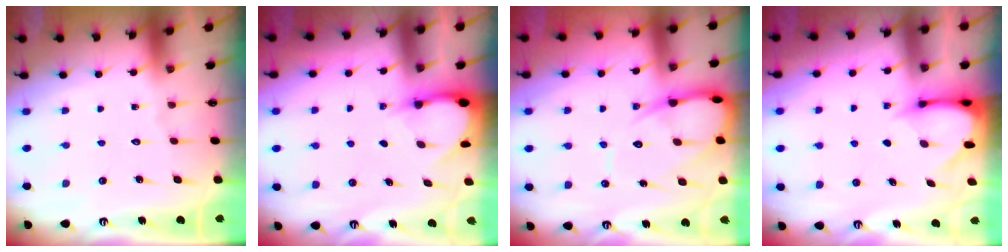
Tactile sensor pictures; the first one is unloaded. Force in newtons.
{"total": 3.0, "press": 3.0, "slide": 0.4}
{"total": 11.0, "press": 10.9, "slide": 1.2}
{"total": 3.2, "press": 3.2, "slide": 0.3}